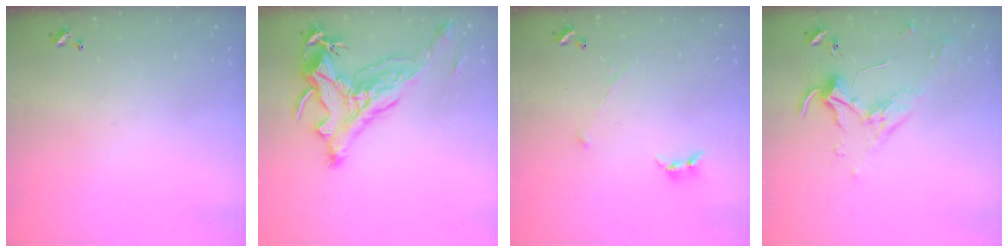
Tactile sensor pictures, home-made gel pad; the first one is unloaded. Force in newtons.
{"total": 2.9, "press": 2.5, "slide": 1.3}
{"total": 0.6, "press": 0.6, "slide": 0.3}
{"total": 1.8, "press": 1.8, "slide": 0.4}